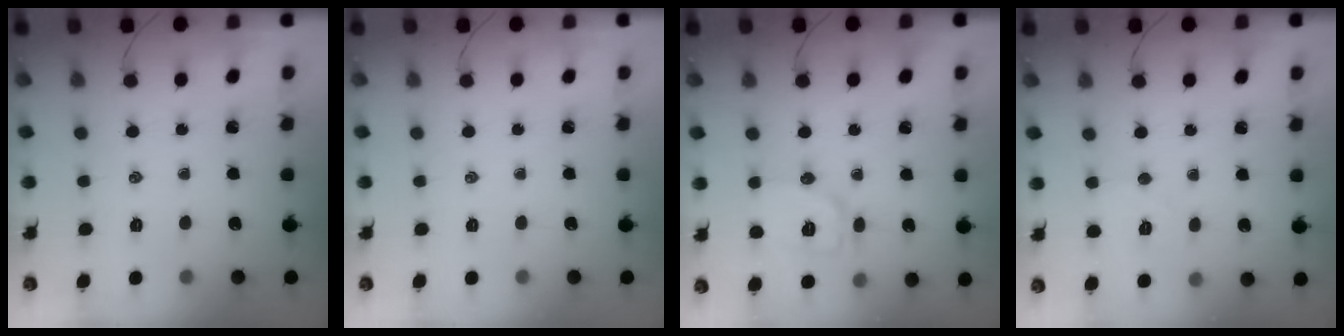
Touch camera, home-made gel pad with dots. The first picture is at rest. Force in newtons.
{"total": 0.0}
{"total": 9.8, "press": 9.8, "slide": 0.2}
{"total": 5.5, "press": 5.4, "slide": 0.8}